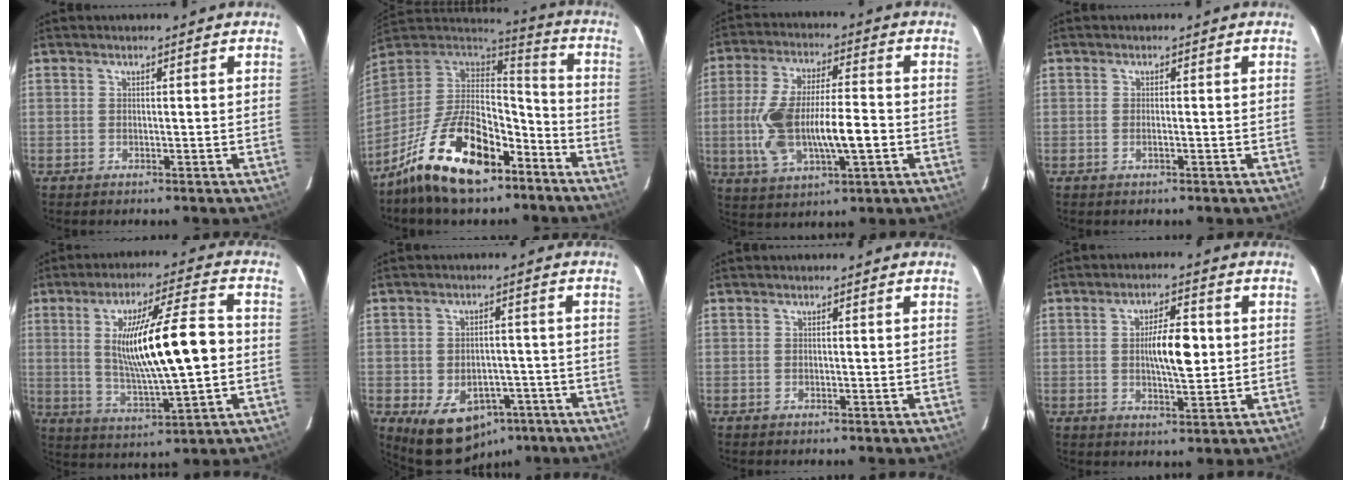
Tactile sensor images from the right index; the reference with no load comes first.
{"total": 18.2, "force": [-11.7, 7.5, 11.7], "torque": [-0.228, 0.014, -0.210]}
{"total": 13.8, "force": [-2.4, 3.9, 13.0], "torque": [-0.260, 0.010, -0.035]}
{"total": 0.7, "force": [-0.3, 0.1, 0.6], "torque": [-0.015, 0.000, -0.003]}
{"total": 15.7, "force": [0.6, 1.7, 15.6], "torque": [-0.272, 0.007, 0.015]}
{"total": 10.9, "force": [-5.9, 7.2, 5.8], "torque": [-0.087, 0.007, -0.076]}
{"total": 0.0}
{"total": 7.2, "force": [0.4, 2.0, 6.9], "torque": [-0.118, 0.008, 0.009]}